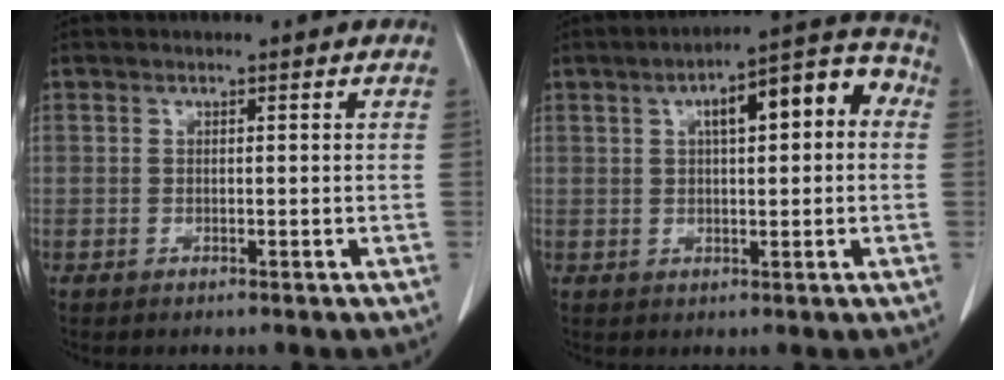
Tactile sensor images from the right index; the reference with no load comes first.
{"total": 10.8, "force": [2.5, 3.1, 10.0], "torque": [-0.137, 0.048, 0.033]}